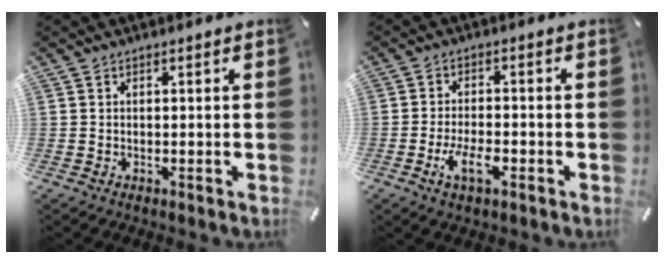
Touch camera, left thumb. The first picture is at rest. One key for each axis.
{"total": 6.6, "fx": -3.0, "fy": 2.9, "fz": 5.2, "tx": -0.105, "ty": 0.005, "tz": -0.054}